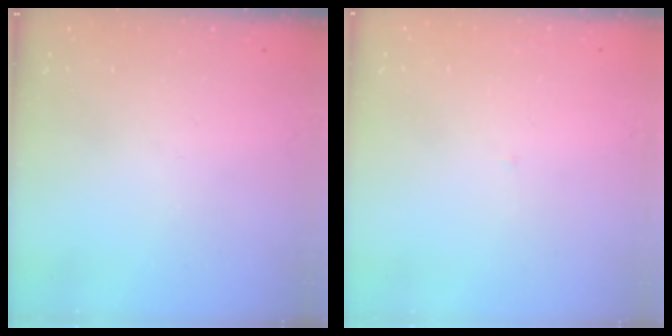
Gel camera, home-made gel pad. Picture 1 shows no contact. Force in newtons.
{"total": 2.0, "press": 2.0, "slide": 0.1}